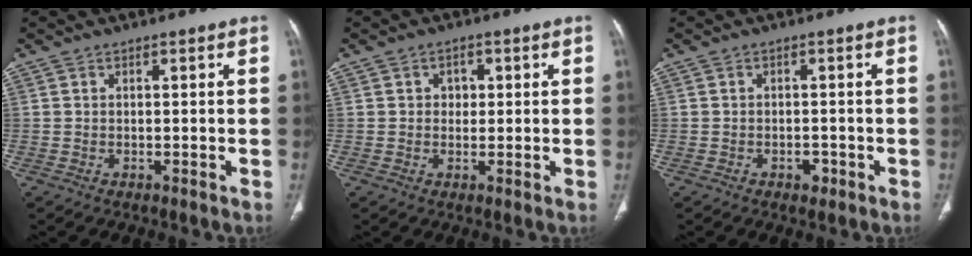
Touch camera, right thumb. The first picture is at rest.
{"total": 2.6, "force": [0.6, 2.1, 1.4], "torque": [-0.006, 0.002, 0.007]}
{"total": 2.0, "force": [-1.0, 1.3, 1.1], "torque": [-0.009, 0.004, -0.011]}